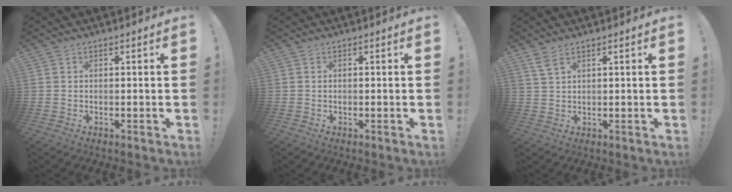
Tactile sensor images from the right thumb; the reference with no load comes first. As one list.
[{"total": 0.0}, {"total": 3.5, "force": [2.2, 0.9, 2.5], "torque": [-0.051, -0.006, 0.040]}]